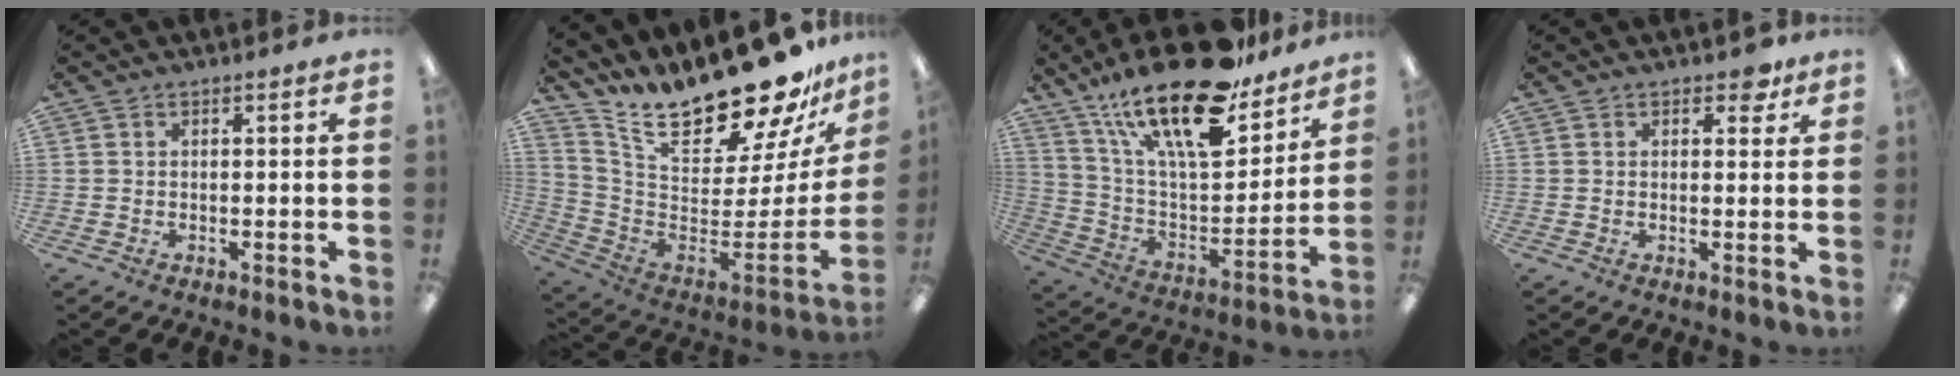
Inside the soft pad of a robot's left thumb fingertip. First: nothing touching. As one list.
[{"total": 22.5, "force": [18.3, 6.8, 11.3], "torque": [-0.172, -0.147, 0.309]}, {"total": 26.0, "force": [17.8, 9.5, 16.5], "torque": [-0.282, -0.106, 0.303]}, {"total": 3.4, "force": [2.1, 1.9, 1.9], "torque": [-0.017, -0.003, 0.031]}]